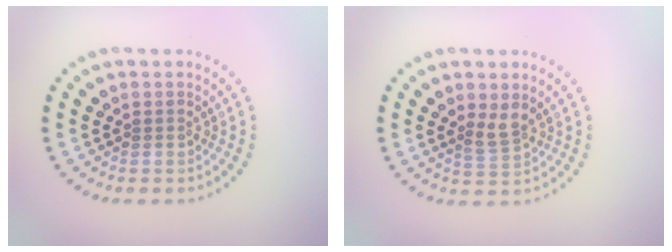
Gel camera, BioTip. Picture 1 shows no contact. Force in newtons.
{"total": 1.8, "press": 1.4, "slide": 1.1}